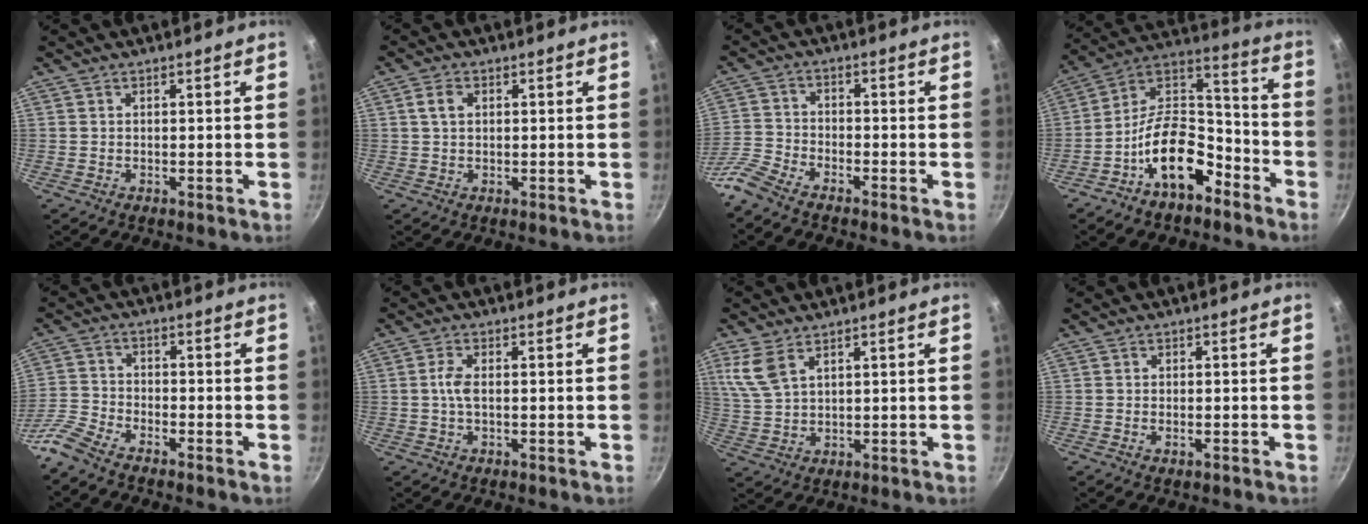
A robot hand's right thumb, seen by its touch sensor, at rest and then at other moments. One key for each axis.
{"total": 3.0, "fx": 0.8, "fy": 2.1, "fz": 2.0, "tx": -0.032, "ty": 0.005, "tz": 0.013}
{"total": 6.4, "fx": -5.4, "fy": 2.0, "fz": 2.8, "tx": -0.068, "ty": 0.037, "tz": -0.128}
{"total": 16.1, "fx": -8.5, "fy": 8.8, "fz": 10.5, "tx": -0.137, "ty": 0.093, "tz": -0.157}
{"total": 6.5, "fx": -5.4, "fy": 2.0, "fz": 2.9, "tx": -0.070, "ty": 0.037, "tz": -0.127}
{"total": 3.0, "fx": 0.0, "fy": 1.3, "fz": 2.8, "tx": -0.066, "ty": 0.005, "tz": -0.003}
{"total": 6.6, "fx": 3.6, "fy": 3.4, "fz": 4.4, "tx": -0.091, "ty": -0.014, "tz": 0.081}
{"total": 1.3, "fx": -0.5, "fy": 0.5, "fz": 1.1, "tx": -0.021, "ty": 0.002, "tz": -0.011}